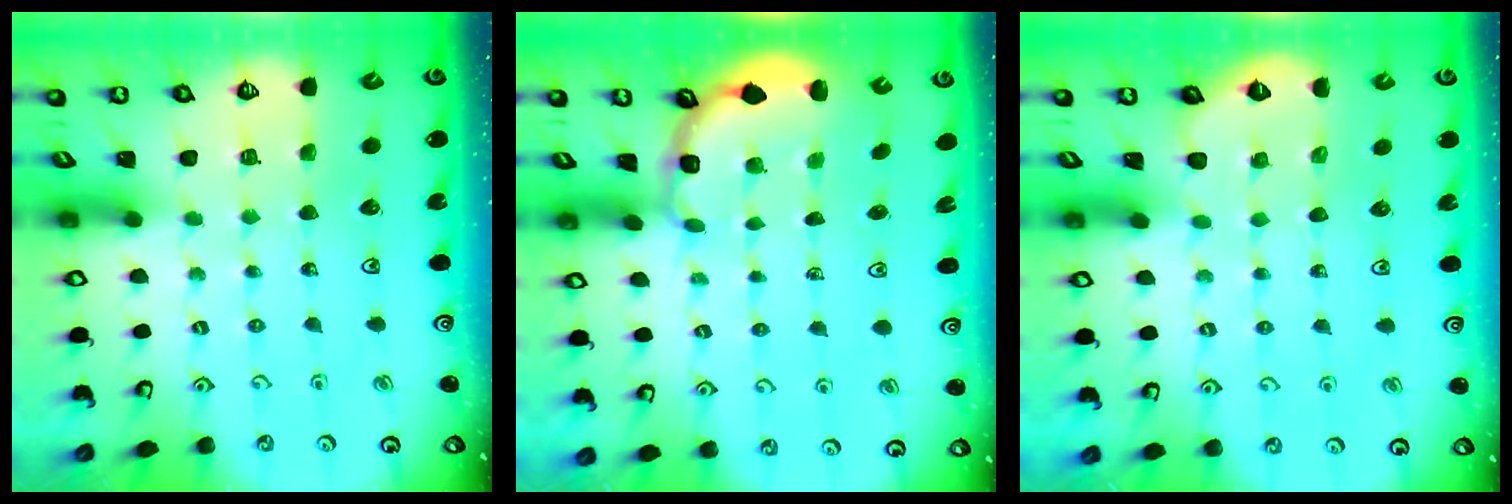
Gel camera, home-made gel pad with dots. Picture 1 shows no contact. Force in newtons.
{"total": 2.8, "press": 2.5, "slide": 1.4}
{"total": 2.3, "press": 2.3, "slide": 0.1}